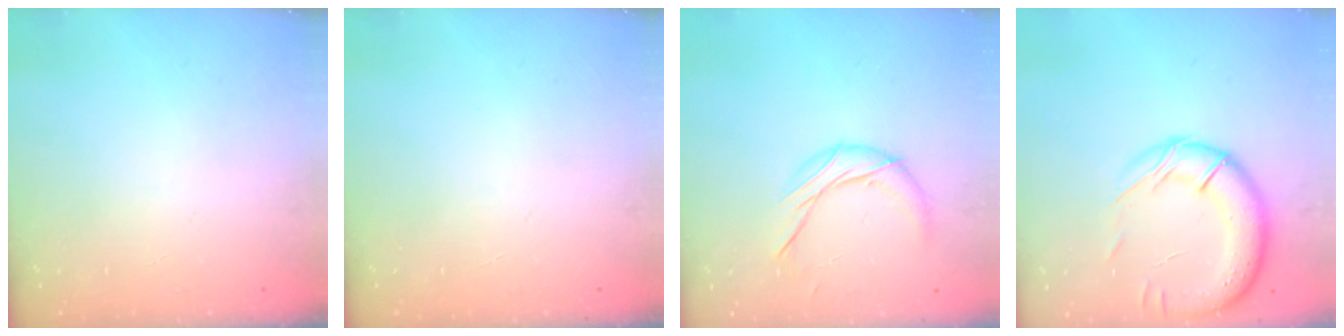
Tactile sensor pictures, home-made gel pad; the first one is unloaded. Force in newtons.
{"total": 0.0}
{"total": 9.2, "press": 9.2, "slide": 0.4}
{"total": 18.0, "press": 17.5, "slide": 4.5}